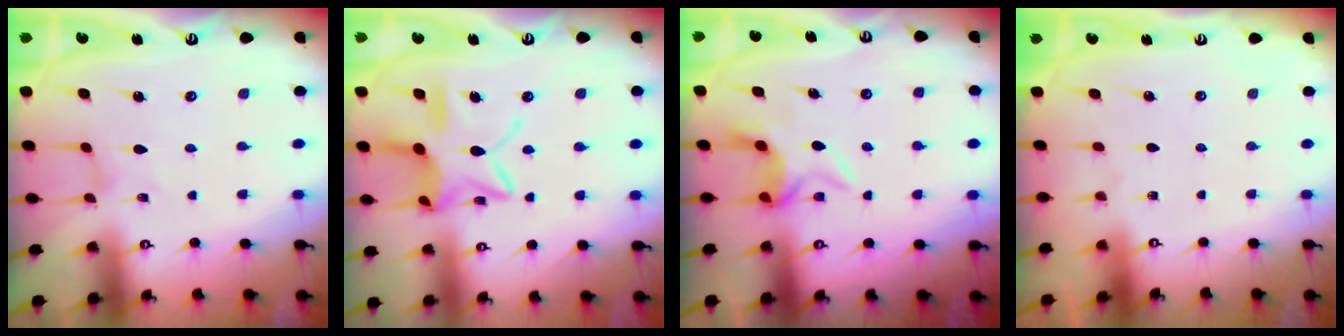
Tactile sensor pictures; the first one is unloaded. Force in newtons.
{"total": 13.4, "press": 13.3, "slide": 1.2}
{"total": 5.1, "press": 4.9, "slide": 1.4}
{"total": 0.0}